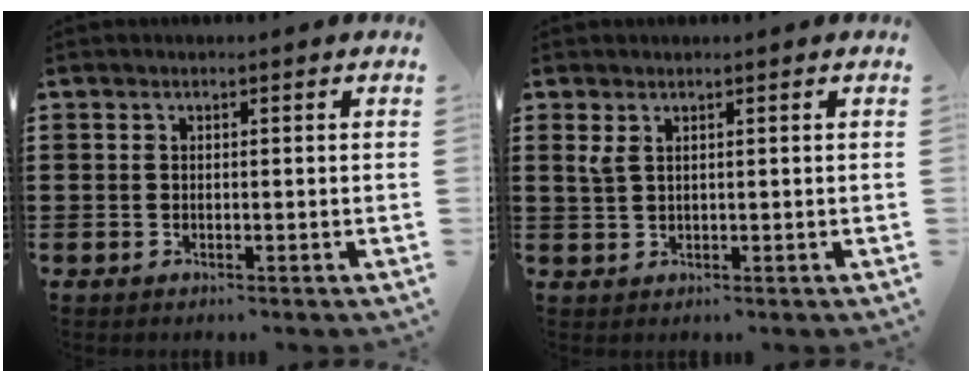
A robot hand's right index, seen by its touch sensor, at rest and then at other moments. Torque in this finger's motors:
{"motor_torque": [0.05, -0.05, 0.01, 0.06]}